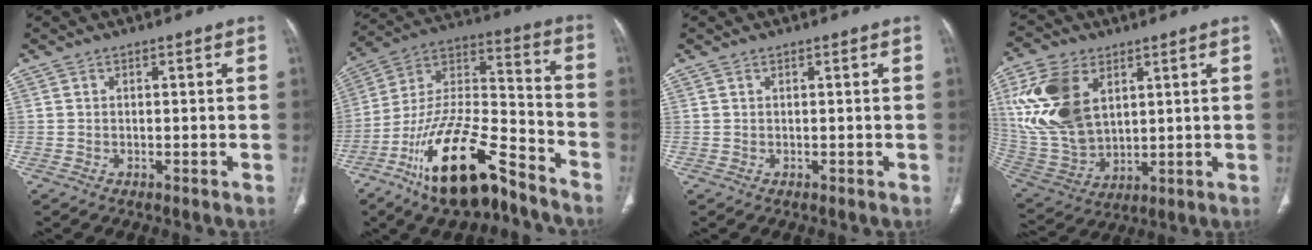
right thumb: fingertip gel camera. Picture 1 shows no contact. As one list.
[{"total": 21.9, "force": [-14.2, 7.8, 14.7], "torque": [-0.278, 0.076, -0.257]}, {"total": 0.0}, {"total": 18.2, "force": [6.2, 11.6, 12.6], "torque": [-0.247, -0.022, 0.134]}]